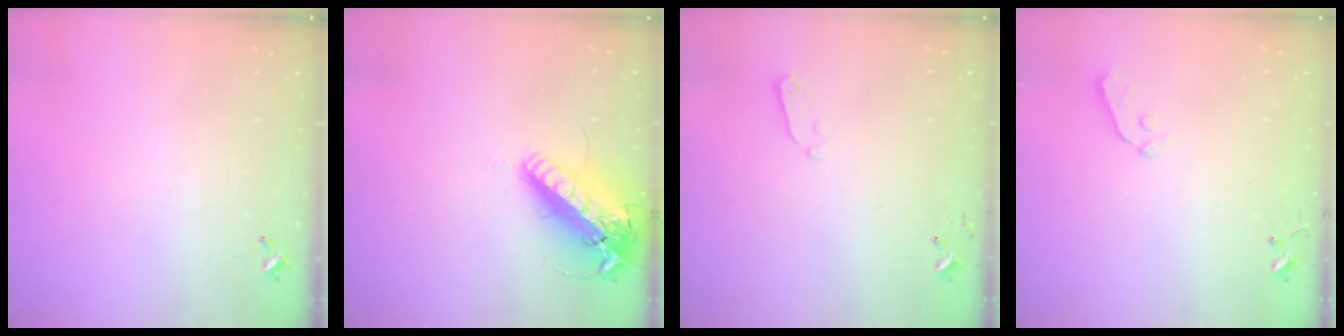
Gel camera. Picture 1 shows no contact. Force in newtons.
{"total": 21.1, "press": 20.8, "slide": 3.7}
{"total": 2.9, "press": 2.9, "slide": 0.4}
{"total": 3.3, "press": 3.2, "slide": 0.7}